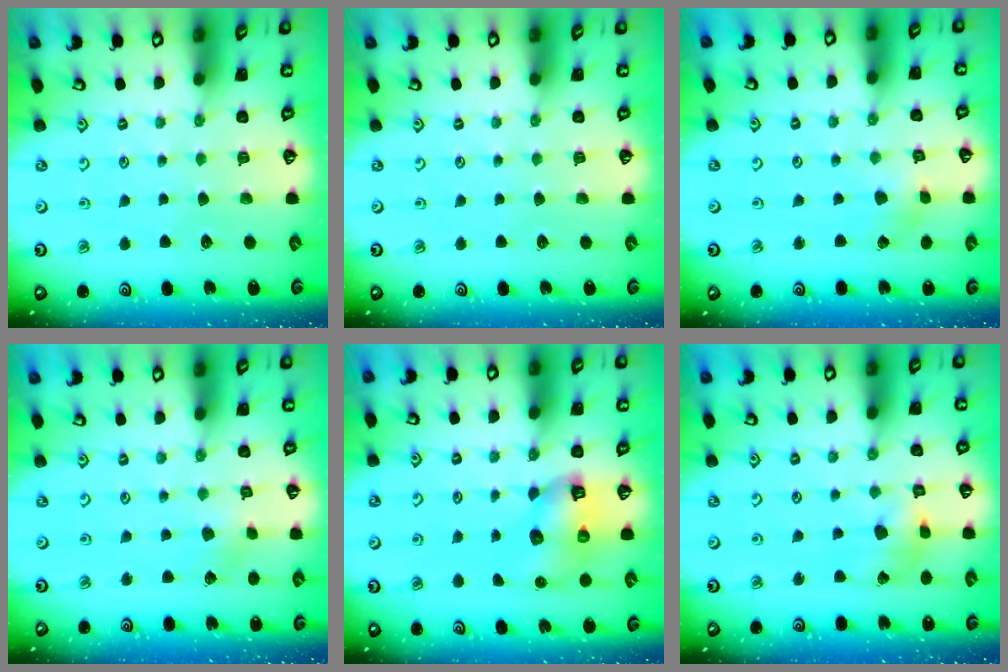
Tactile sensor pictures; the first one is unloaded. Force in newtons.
{"total": 0.0}
{"total": 2.2, "press": 2.2, "slide": 0.3}
{"total": 2.7, "press": 2.7, "slide": 0.2}
{"total": 7.7, "press": 7.7, "slide": 0.8}
{"total": 8.9, "press": 8.9, "slide": 1.1}